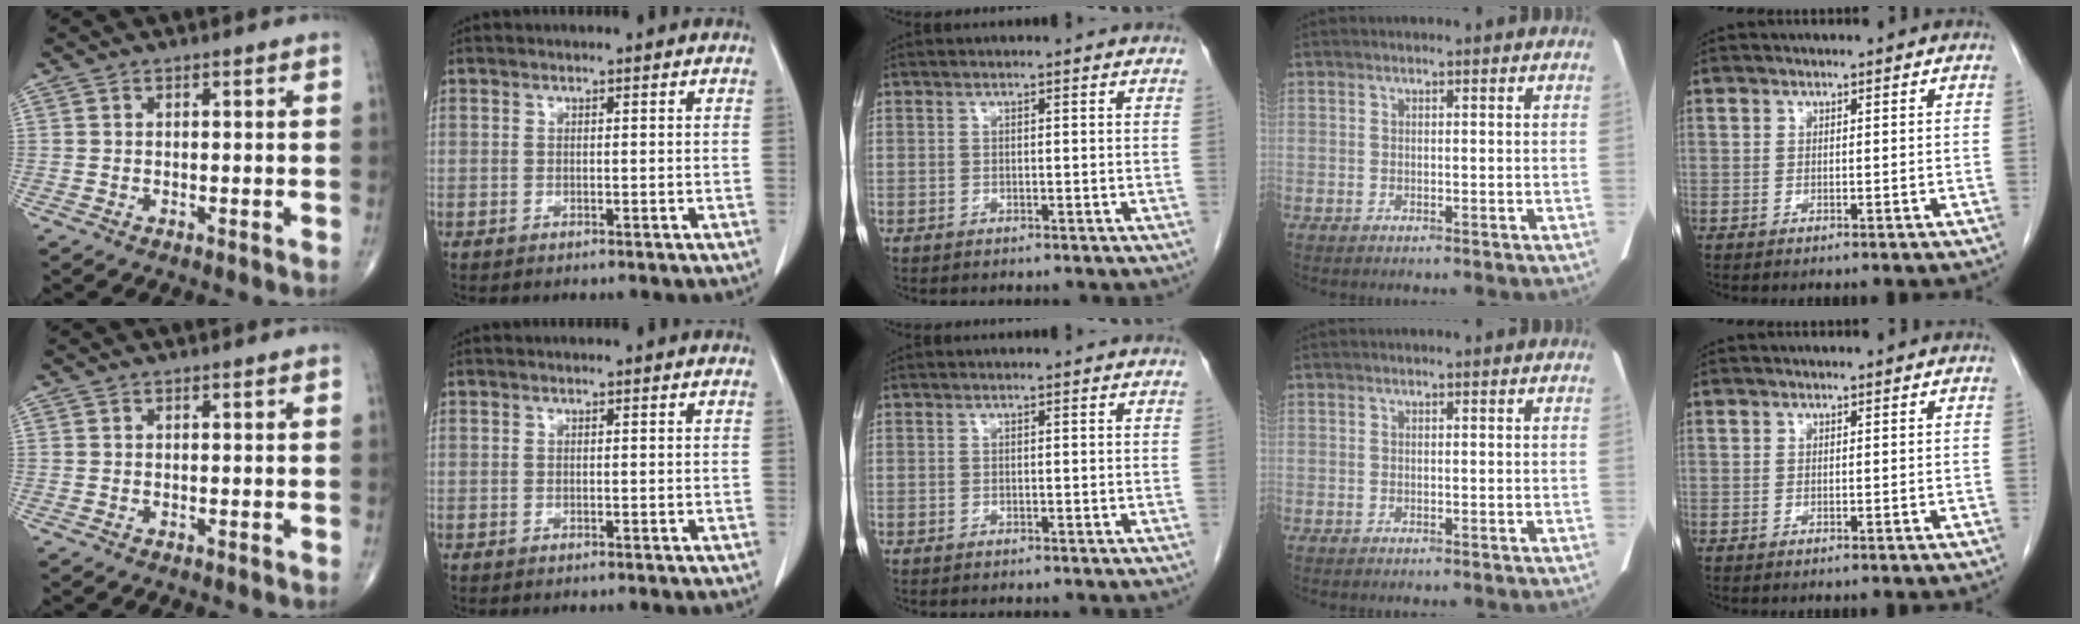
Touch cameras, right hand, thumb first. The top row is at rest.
{}